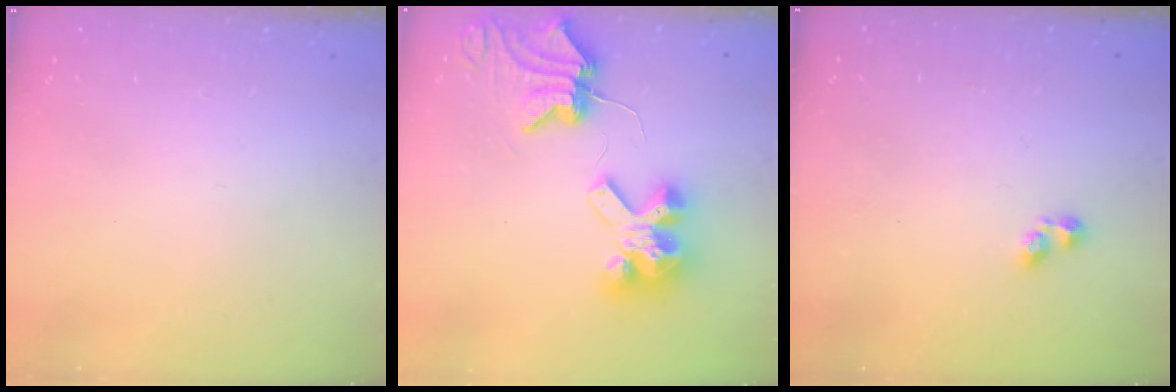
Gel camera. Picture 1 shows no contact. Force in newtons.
{"total": 10.0, "press": 9.9, "slide": 1.6}
{"total": 2.4, "press": 2.3, "slide": 0.4}